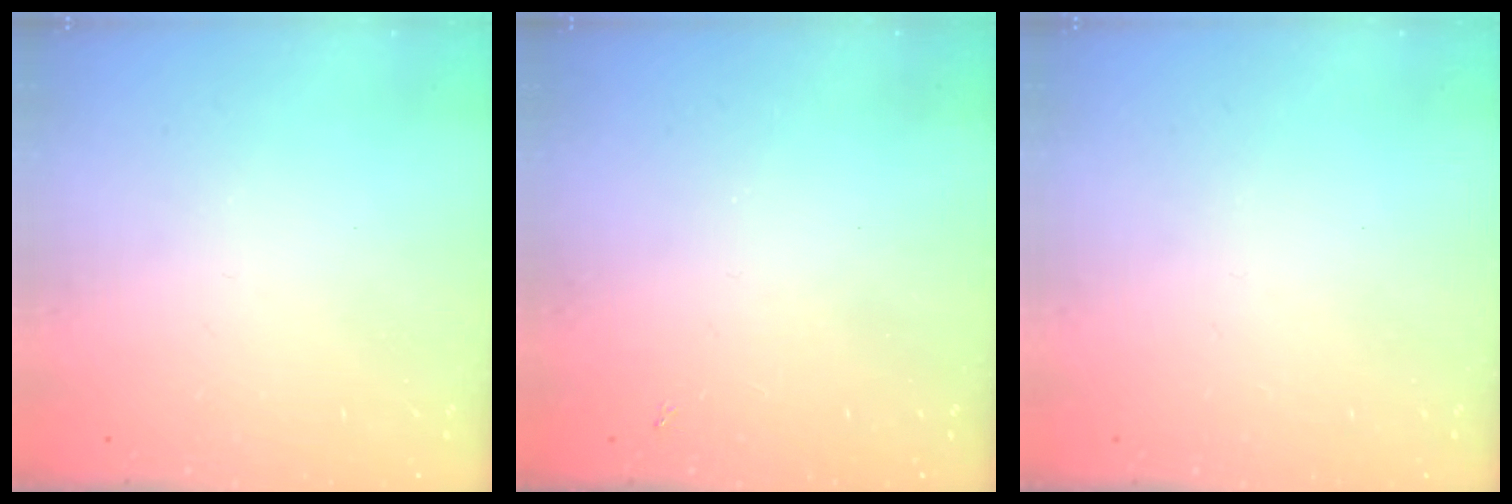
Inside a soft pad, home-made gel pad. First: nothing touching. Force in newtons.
{"total": 1.3, "press": 1.3, "slide": 0.3}
{"total": 0.0}